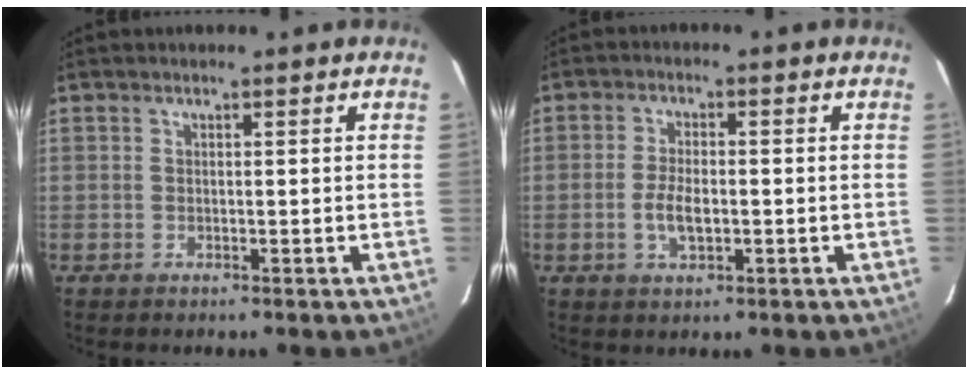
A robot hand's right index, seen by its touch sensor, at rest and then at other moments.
{"total": 4.8, "force": [-1.2, 2.2, 4.1], "torque": [-0.083, -0.003, -0.020]}